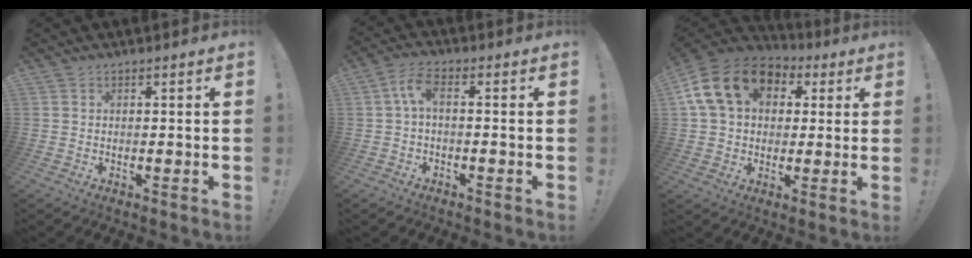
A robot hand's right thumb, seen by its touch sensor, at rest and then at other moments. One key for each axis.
{"total": 5.4, "fx": -0.1, "fy": 1.6, "fz": 5.2, "tx": -0.109, "ty": -0.001, "tz": -0.004}
{"total": 17.3, "fx": 5.6, "fy": 12.4, "fz": 10.7, "tx": -0.179, "ty": 0.003, "tz": 0.106}